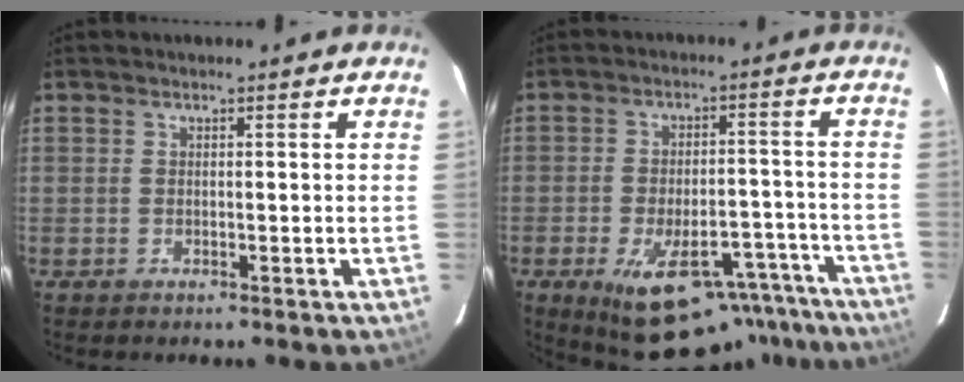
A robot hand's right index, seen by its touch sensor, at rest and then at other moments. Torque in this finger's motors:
{"motor_torque": [1.19, -0.95, 0.74, 0.13]}